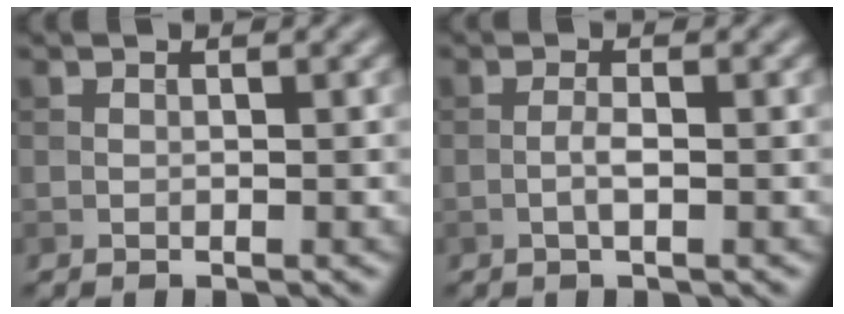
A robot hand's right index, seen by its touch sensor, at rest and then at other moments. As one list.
[{"total": 1.3, "force": [-0.4, 0.2, 1.3], "torque": [-0.026, 0.002, -0.010]}]